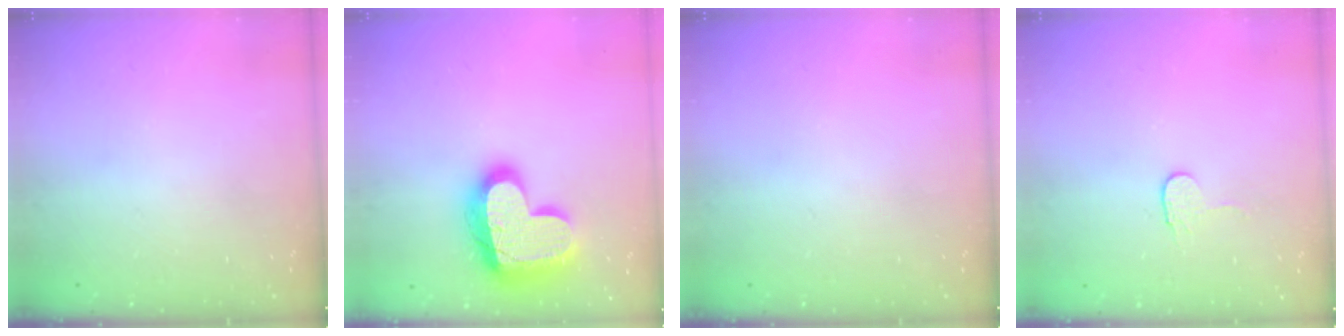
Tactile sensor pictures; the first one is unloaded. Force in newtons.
{"total": 22.4, "press": 22.4, "slide": 1.4}
{"total": 0.0}
{"total": 3.5, "press": 3.5, "slide": 0.2}